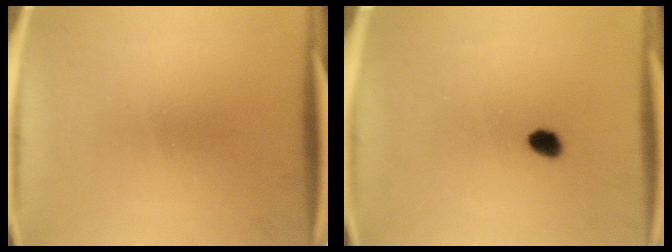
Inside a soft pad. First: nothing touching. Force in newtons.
{"total": 2.5}